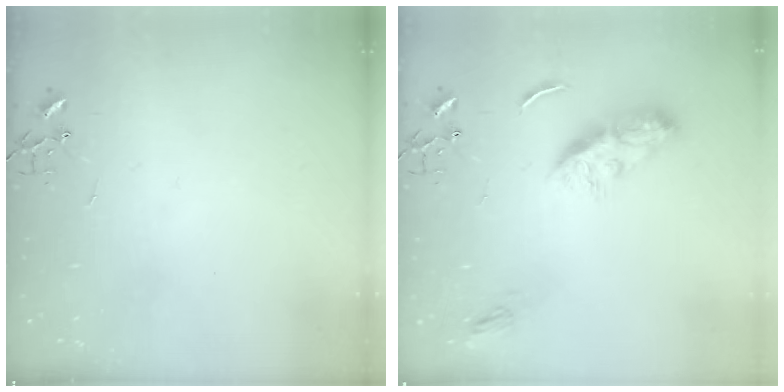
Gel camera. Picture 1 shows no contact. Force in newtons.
{"total": 10.6, "press": 10.5, "slide": 0.7}